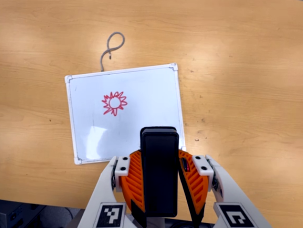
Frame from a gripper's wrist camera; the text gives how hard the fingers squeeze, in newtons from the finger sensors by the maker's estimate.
{"total": 6.8, "left": 5.5, "right": 8.2}